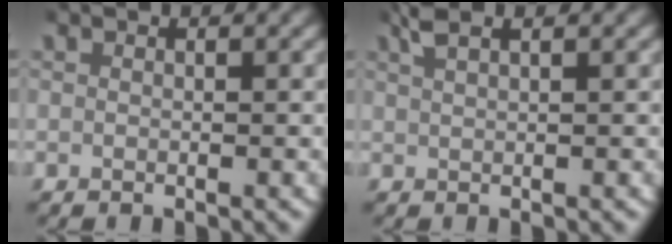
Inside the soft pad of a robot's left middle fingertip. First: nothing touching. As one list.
[{"total": 2.3, "force": [1.7, 0.5, 1.5], "torque": [-0.033, 0.009, 0.028]}]